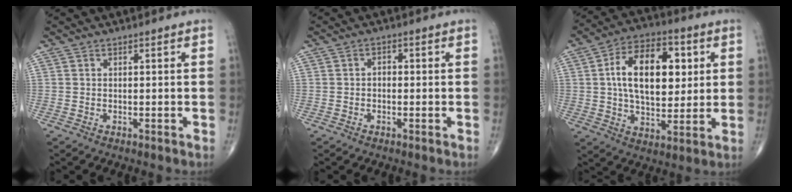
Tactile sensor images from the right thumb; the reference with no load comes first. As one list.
[{"total": 1.5, "force": [-0.2, 1.1, 1.1], "torque": [-0.009, 0.007, -0.007]}, {"total": 17.7, "force": [3.3, 10.1, 14.2], "torque": [-0.203, 0.004, 0.053]}]